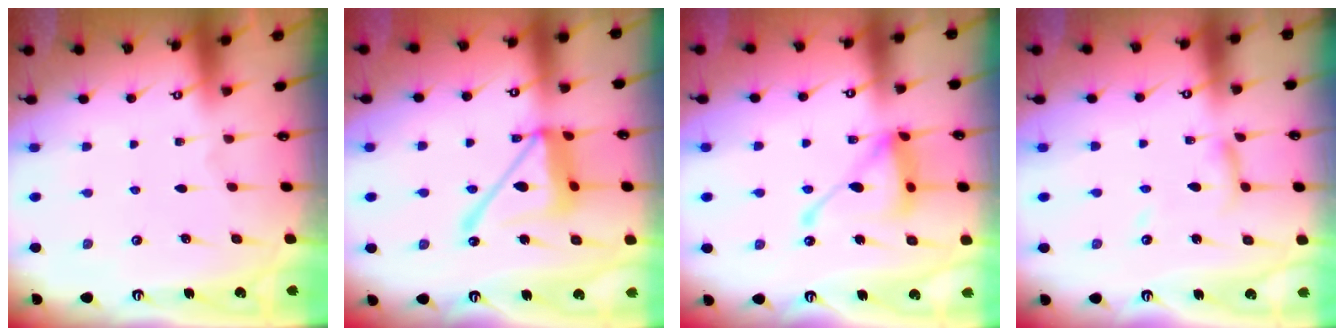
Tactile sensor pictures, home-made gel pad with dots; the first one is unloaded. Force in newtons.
{"total": 16.5, "press": 16.5, "slide": 1.5}
{"total": 16.3, "press": 16.3, "slide": 1.4}
{"total": 7.0, "press": 7.0, "slide": 0.5}